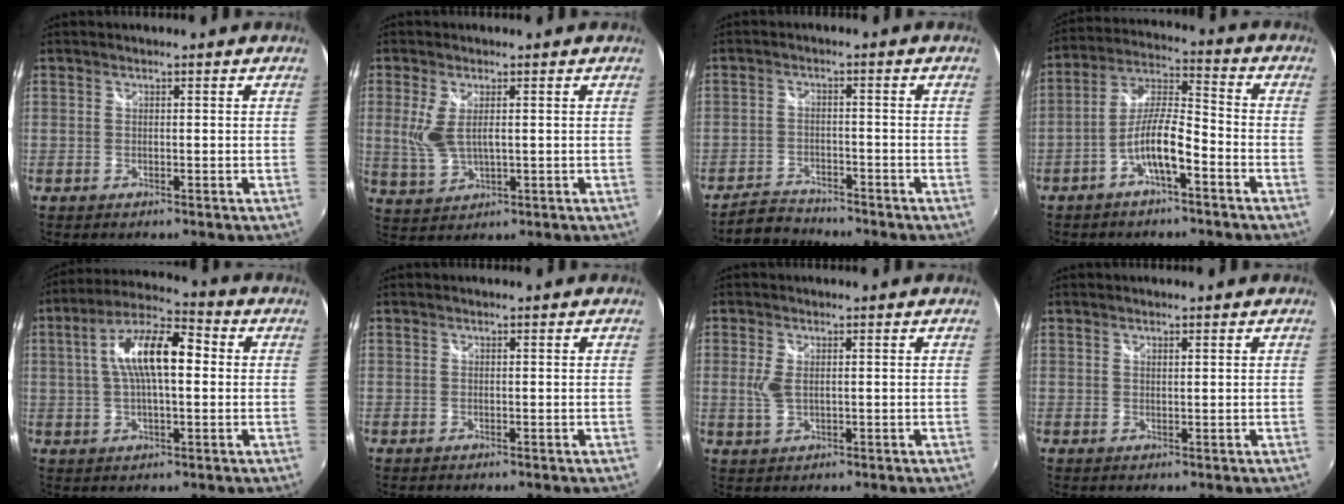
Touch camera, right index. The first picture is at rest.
{"total": 6.2, "force": [0.5, 2.6, 5.6], "torque": [-0.121, -0.006, 0.016]}
{"total": 5.4, "force": [-5.1, 1.6, 0.7], "torque": [-0.036, 0.001, -0.092]}
{"total": 8.9, "force": [-4.6, 1.9, 7.4], "torque": [-0.156, 0.012, -0.083]}
{"total": 12.9, "force": [1.7, 5.5, 11.5], "torque": [-0.207, 0.025, 0.021]}
{"total": 0.0}
{"total": 3.4, "force": [0.2, 1.6, 2.9], "torque": [-0.064, -0.002, 0.004]}
{"total": 0.6, "force": [0.4, 0.1, 0.4], "torque": [-0.008, 0.001, 0.008]}